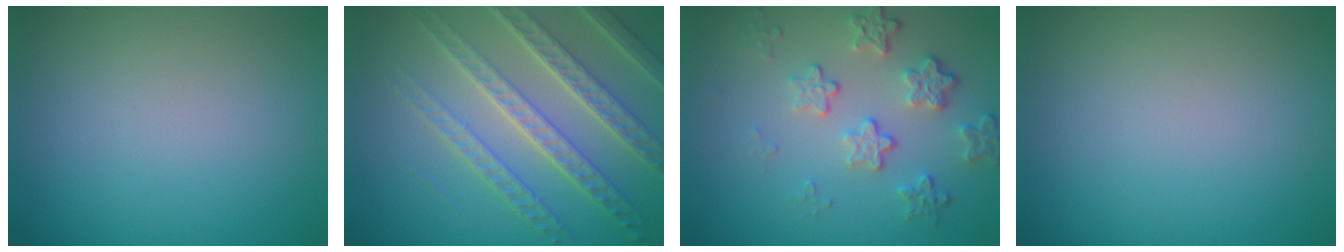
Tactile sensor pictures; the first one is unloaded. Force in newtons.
{"total": 6.8, "press": 5.3, "slide": 4.3}
{"total": 4.0, "press": 3.0, "slide": 2.6}
{"total": 0.0}